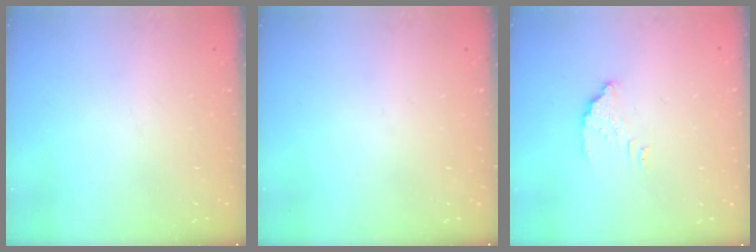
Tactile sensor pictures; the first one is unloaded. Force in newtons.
{"total": 0.0}
{"total": 2.5, "press": 2.5, "slide": 0.2}